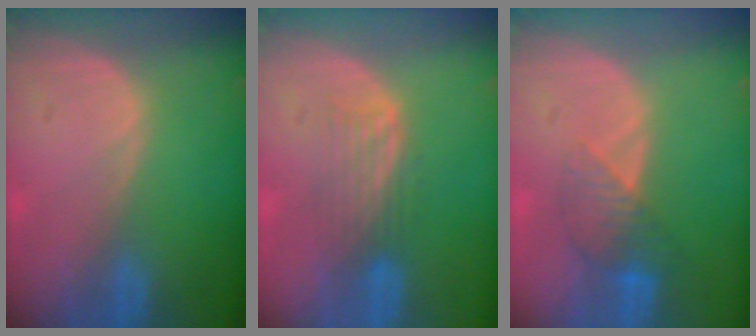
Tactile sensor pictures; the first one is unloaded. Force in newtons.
{"total": 4.3, "press": 3.7, "slide": 2.2}
{"total": 4.2, "press": 4.2, "slide": 0.5}